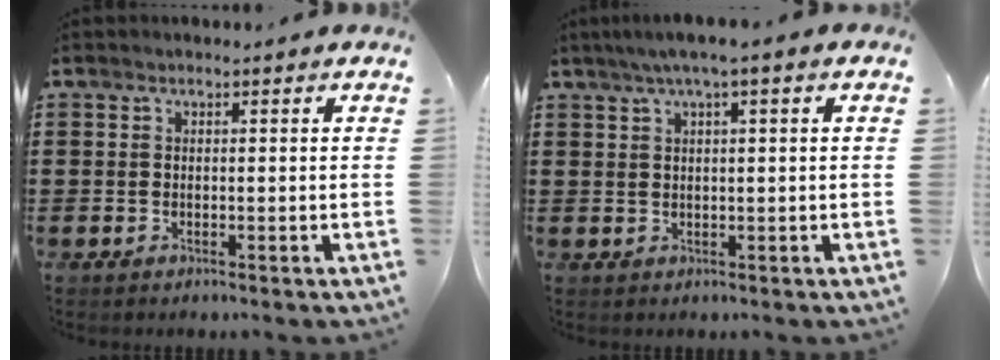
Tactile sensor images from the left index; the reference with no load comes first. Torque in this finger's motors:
{"motor_torque": [1.10, -1.04, 0.34, 0.17]}